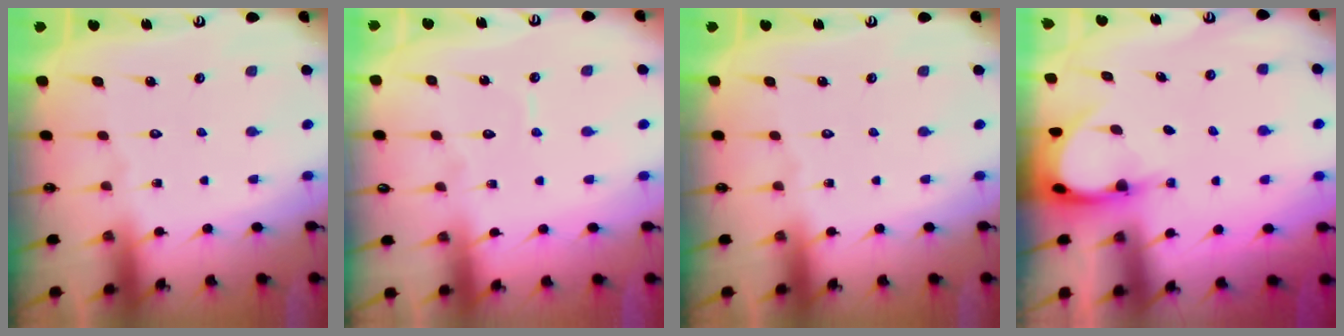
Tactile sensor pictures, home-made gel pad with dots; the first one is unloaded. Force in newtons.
{"total": 3.6, "press": 3.6, "slide": 0.2}
{"total": 0.0}
{"total": 3.7, "press": 3.7, "slide": 0.3}